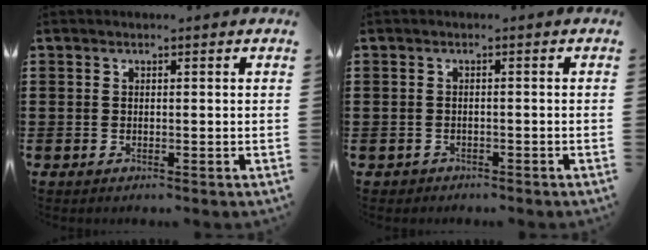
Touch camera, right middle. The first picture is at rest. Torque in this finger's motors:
{"motor_torque": [0.18, 0.32, -0.07, -0.01]}